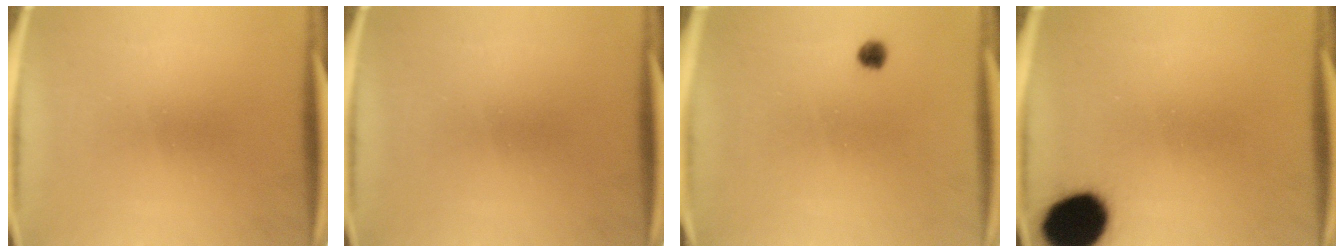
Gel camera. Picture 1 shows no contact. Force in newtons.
{"total": 0.0}
{"total": 1.8}
{"total": 15.0}